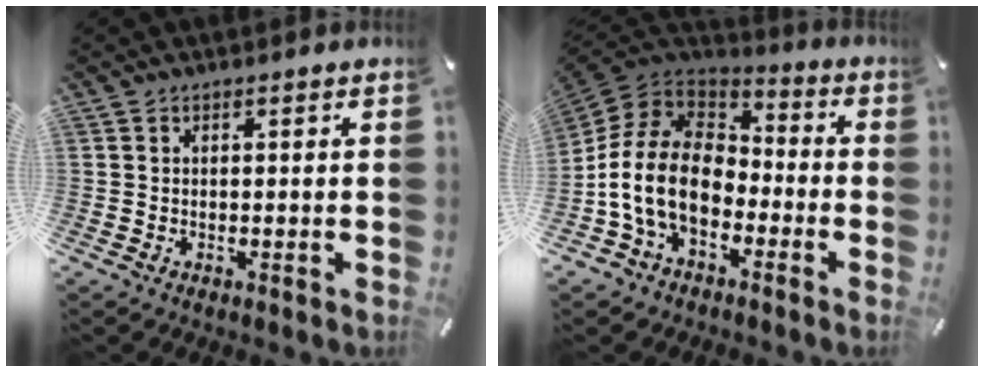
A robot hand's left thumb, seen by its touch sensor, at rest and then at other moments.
{"total": 16.4, "force": [-5.3, 11.4, 10.5], "torque": [-0.233, 0.028, -0.096]}